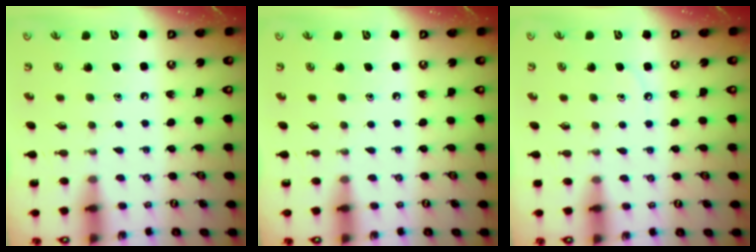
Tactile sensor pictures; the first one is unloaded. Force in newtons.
{"total": 0.0}
{"total": 3.6, "press": 3.5, "slide": 0.6}